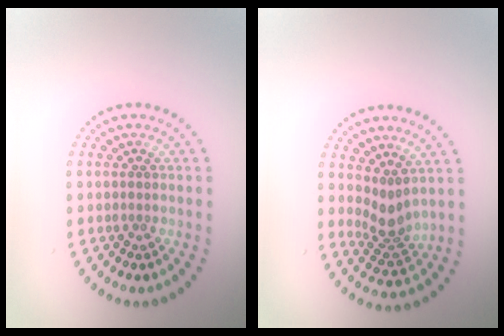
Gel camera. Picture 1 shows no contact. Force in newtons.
{"total": 2.7, "press": 2.0, "slide": 1.8}